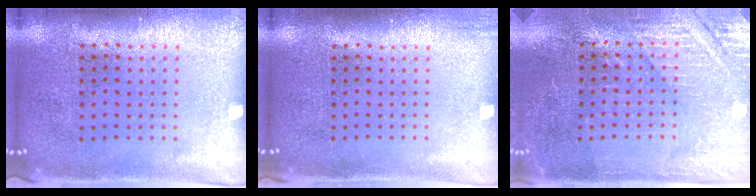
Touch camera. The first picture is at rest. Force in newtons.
{"total": 0.8, "press": 0.7, "slide": 0.1}
{"total": 2.9, "press": 2.9, "slide": 0.4}